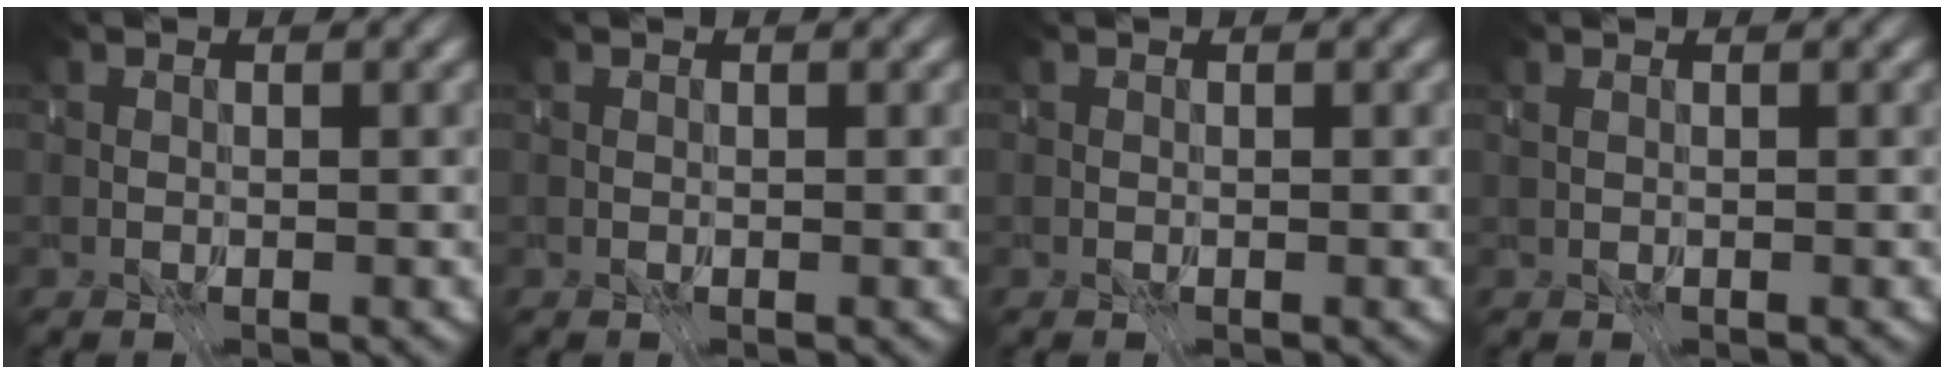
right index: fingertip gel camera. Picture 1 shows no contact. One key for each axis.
{"total": 0.0}
{"total": 0.0}
{"total": 1.7, "fx": -0.6, "fy": -1.3, "fz": -0.9, "tx": 0.023, "ty": -0.008, "tz": -0.003}